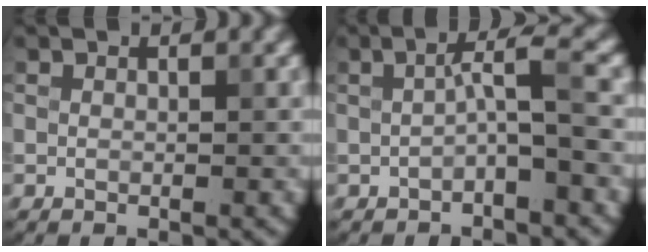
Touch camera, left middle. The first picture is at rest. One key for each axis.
{"total": 2.5, "fx": -0.5, "fy": -0.1, "fz": 2.4, "tx": -0.048, "ty": 0.017, "tz": -0.010}